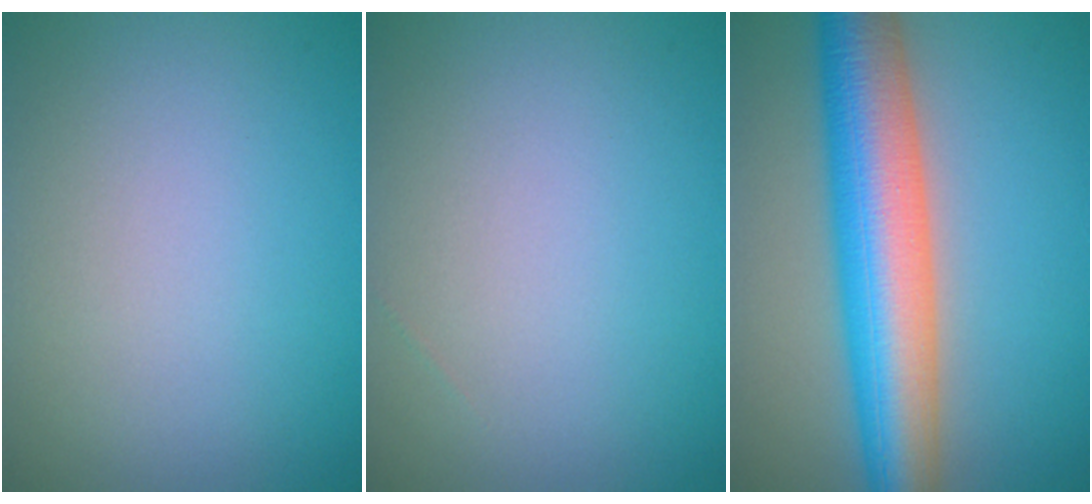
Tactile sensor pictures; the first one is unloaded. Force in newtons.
{"total": 0.0}
{"total": 10.5, "press": 10.5, "slide": 0.1}